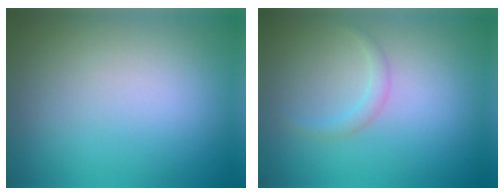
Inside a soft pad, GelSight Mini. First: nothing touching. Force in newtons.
{"total": 1.1, "press": 1.1, "slide": 0.1}